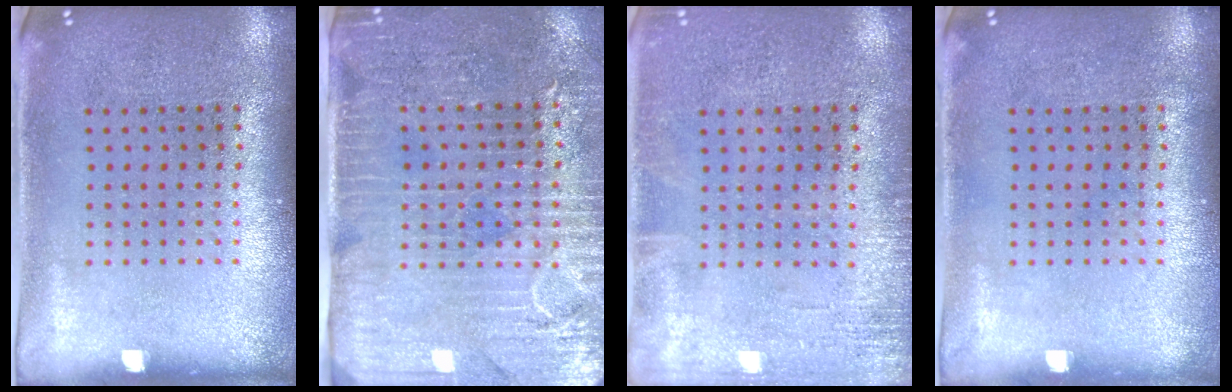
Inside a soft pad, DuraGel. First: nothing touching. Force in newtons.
{"total": 3.6, "press": 3.3, "slide": 1.5}
{"total": 1.7, "press": 1.7, "slide": 0.3}
{"total": 0.0}